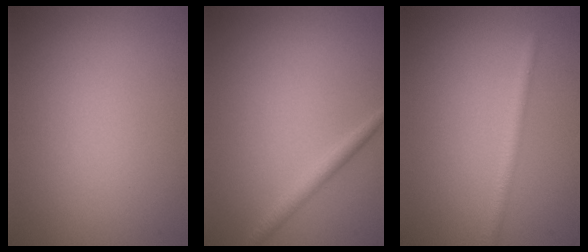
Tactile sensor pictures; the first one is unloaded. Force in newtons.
{"total": 1.6, "press": 1.6, "slide": 0.1}
{"total": 2.1, "press": 2.0, "slide": 0.2}